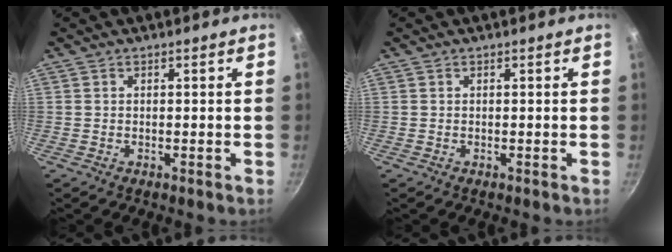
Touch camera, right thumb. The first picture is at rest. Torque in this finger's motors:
{"motor_torque": [-0.01, -0.01, 0.07, -0.07, 0.00]}